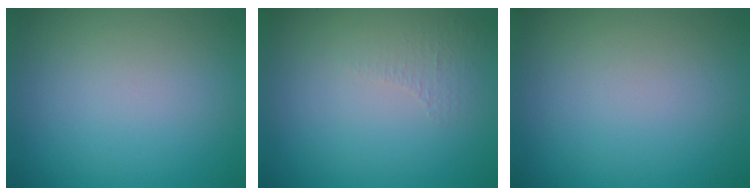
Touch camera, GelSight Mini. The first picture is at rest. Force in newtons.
{"total": 0.8, "press": 0.4, "slide": 0.7}
{"total": 0.0}